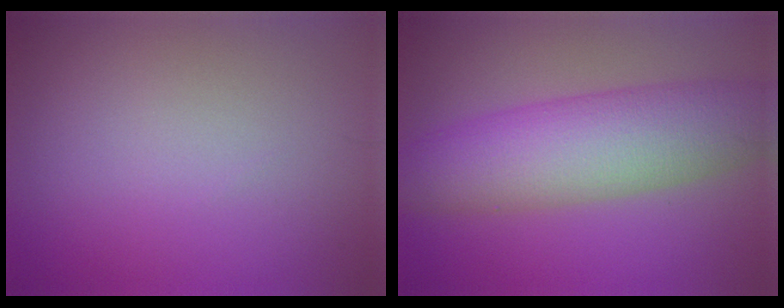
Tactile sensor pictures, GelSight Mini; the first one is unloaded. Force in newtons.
{"total": 8.3, "press": 8.3, "slide": 0.5}